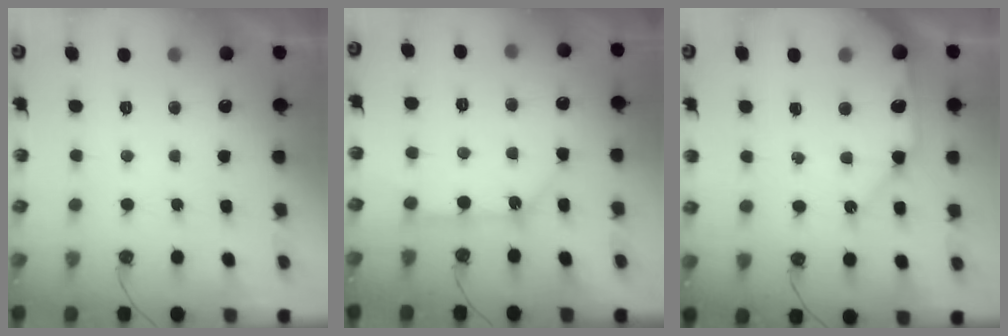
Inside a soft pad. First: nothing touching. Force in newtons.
{"total": 11.0, "press": 11.0, "slide": 0.8}
{"total": 13.2, "press": 13.0, "slide": 1.9}